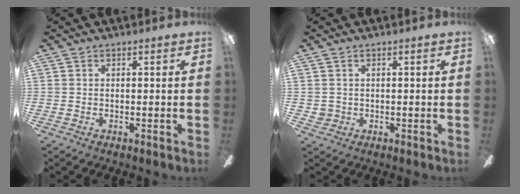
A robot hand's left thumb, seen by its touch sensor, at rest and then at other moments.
{"total": 2.0, "force": [0.7, 1.9, 0.2], "torque": [-0.008, 0.004, 0.012]}